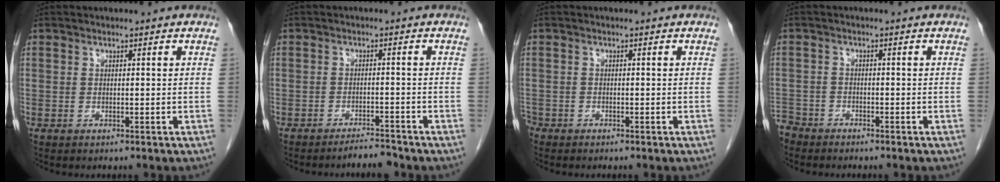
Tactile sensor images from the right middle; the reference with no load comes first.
{"total": 2.8, "force": [-2.7, -0.2, 0.6], "torque": [-0.009, -0.011, -0.042]}
{"total": 1.4, "force": [-1.2, 0.8, 0.2], "torque": [-0.012, 0.000, -0.022]}
{"total": 3.6, "force": [-3.3, 1.4, -0.1], "torque": [-0.002, -0.002, -0.068]}